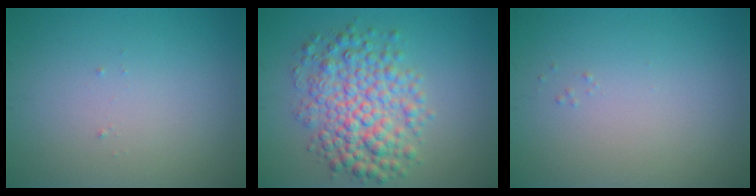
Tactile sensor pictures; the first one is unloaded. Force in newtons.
{"total": 6.4, "press": 6.4, "slide": 0.1}
{"total": 0.0}